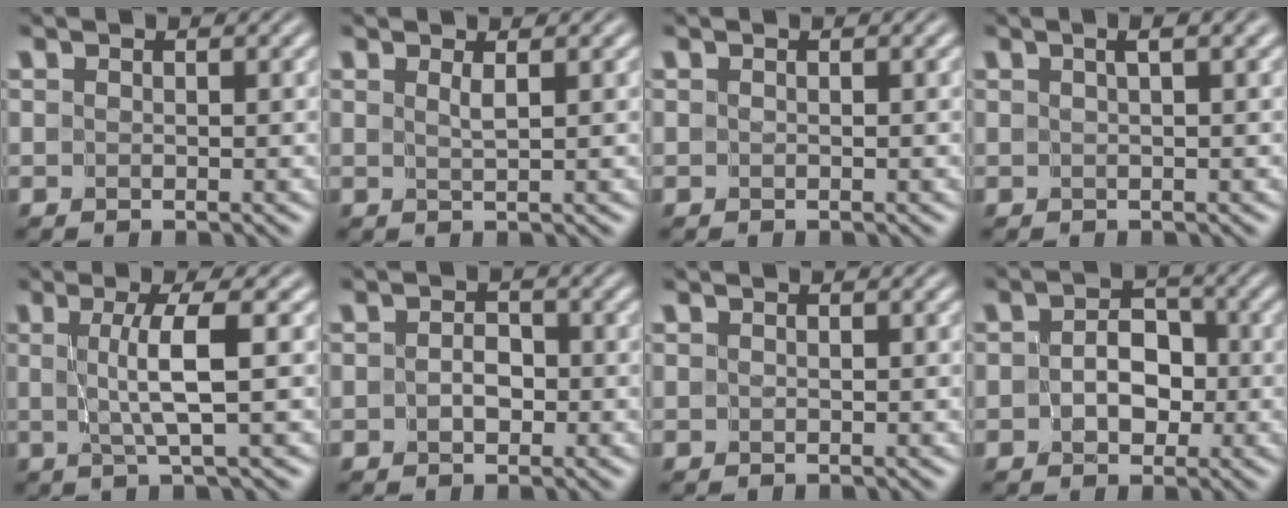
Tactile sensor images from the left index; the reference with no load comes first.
{"total": 0.8, "force": [0.5, -0.1, 0.6], "torque": [-0.006, -0.001, 0.008]}
{"total": 0.0}
{"total": 1.9, "force": [1.1, 0.3, 1.6], "torque": [-0.014, -0.007, 0.011]}
{"total": 3.9, "force": [0.2, 0.4, 3.9], "torque": [-0.068, -0.002, 0.004]}
{"total": 1.6, "force": [-0.5, 1.1, 1.1], "torque": [-0.017, -0.003, -0.010]}
{"total": 0.0}
{"total": 3.3, "force": [-0.5, 2.5, 2.2], "torque": [-0.030, -0.002, -0.014]}